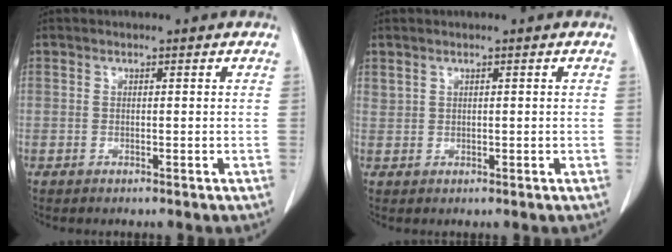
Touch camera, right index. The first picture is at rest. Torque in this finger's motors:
{"motor_torque": [-0.31, 0.17, -0.03, -0.01]}